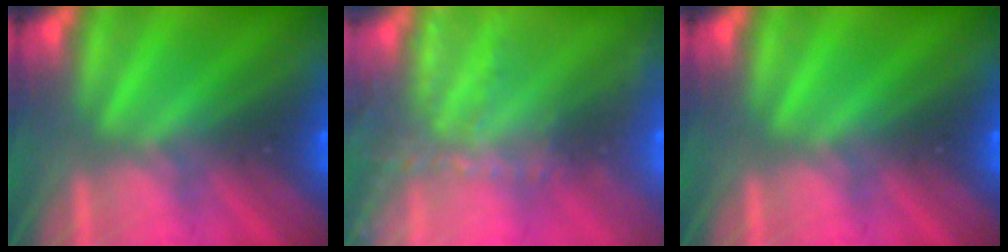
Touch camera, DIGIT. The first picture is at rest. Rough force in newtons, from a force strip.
{"total": 8.2}
{"total": 0.0}